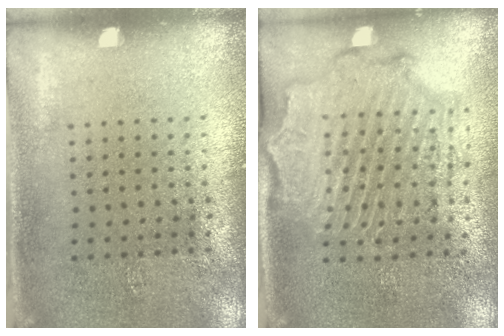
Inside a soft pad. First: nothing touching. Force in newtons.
{"total": 2.1, "press": 2.1, "slide": 0.5}